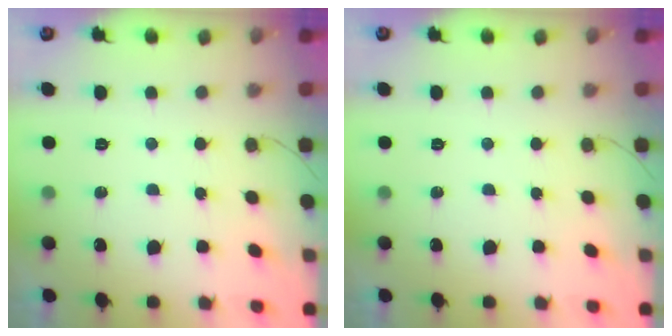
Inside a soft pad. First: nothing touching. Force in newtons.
{"total": 0.0}